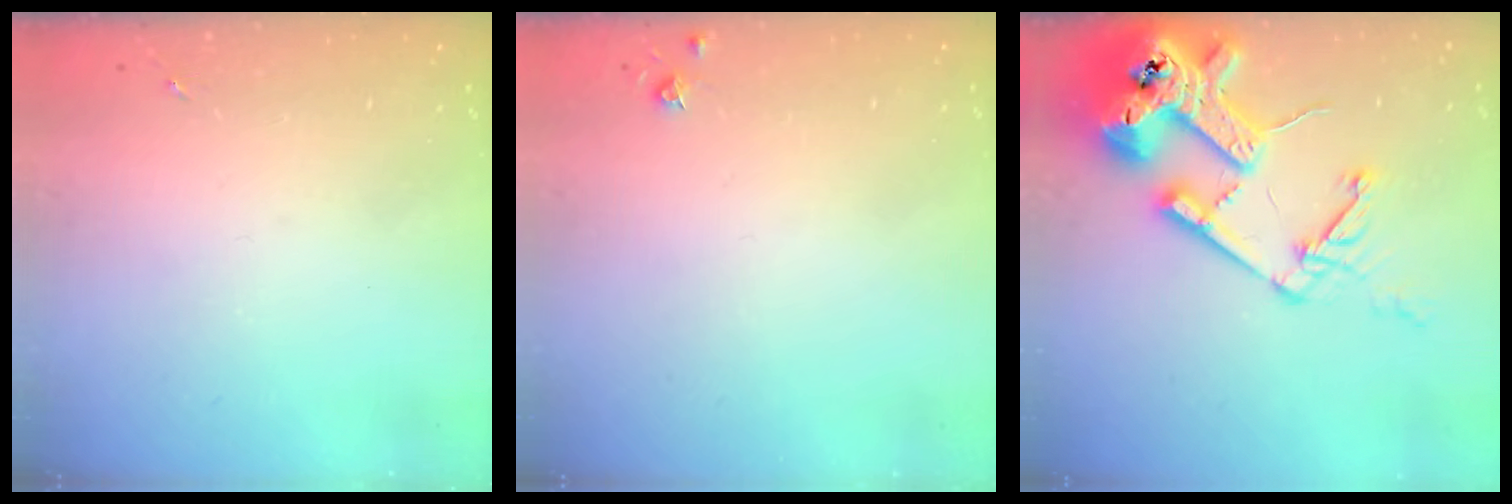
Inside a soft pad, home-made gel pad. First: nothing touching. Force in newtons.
{"total": 3.8, "press": 3.8, "slide": 0.5}
{"total": 21.7, "press": 21.5, "slide": 2.7}